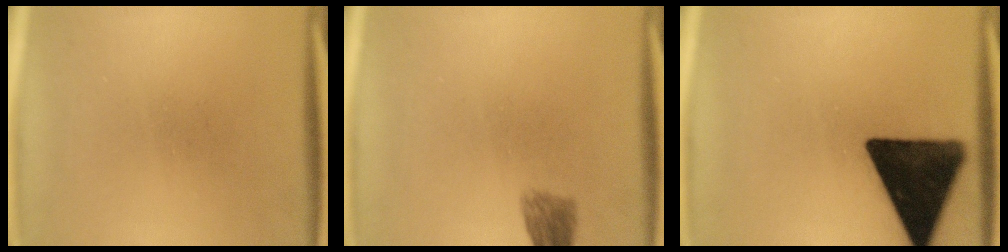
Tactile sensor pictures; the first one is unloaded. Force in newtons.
{"total": 2.9}
{"total": 17.1}